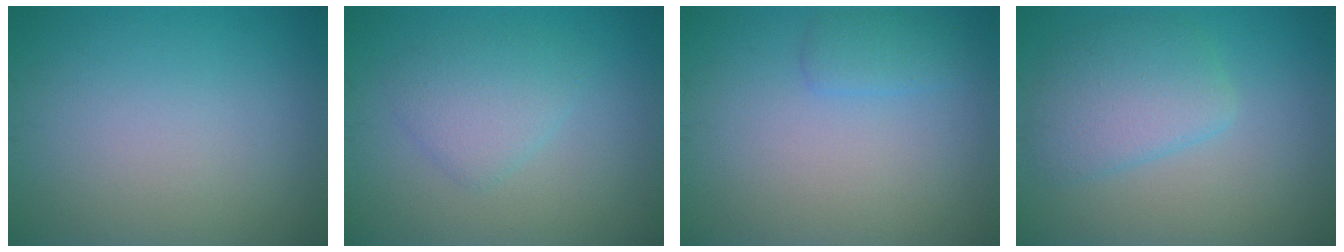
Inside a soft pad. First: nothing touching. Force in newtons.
{"total": 2.7, "press": 2.7, "slide": 0.0}
{"total": 1.5, "press": 1.5, "slide": 0.1}
{"total": 3.9, "press": 3.9, "slide": 0.4}